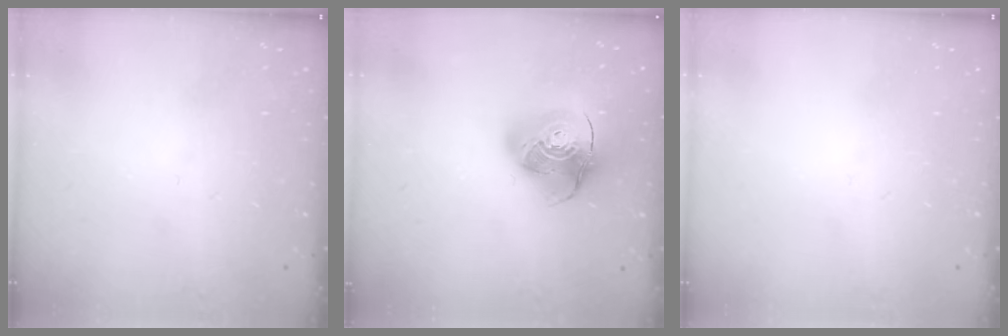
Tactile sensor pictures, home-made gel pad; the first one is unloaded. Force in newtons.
{"total": 15.7, "press": 15.5, "slide": 2.0}
{"total": 0.0}